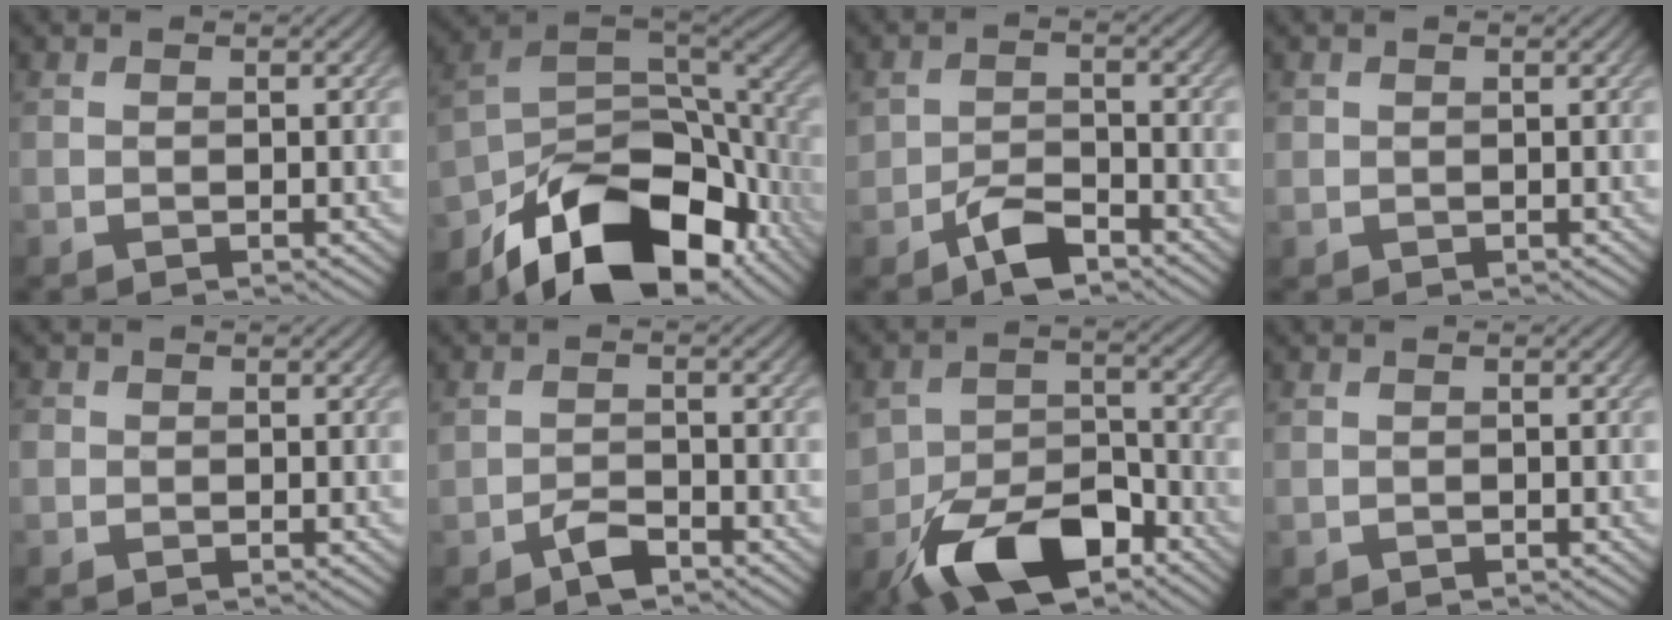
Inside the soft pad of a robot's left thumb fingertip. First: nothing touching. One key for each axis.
{"total": 15.6, "fx": -9.6, "fy": 8.0, "fz": 9.4, "tx": -0.188, "ty": -0.026, "tz": -0.154}
{"total": 3.9, "fx": -2.6, "fy": 1.8, "fz": 2.2, "tx": -0.038, "ty": 0.003, "tz": -0.054}
{"total": 0.5, "fx": 0.1, "fy": 0.5, "fz": 0.1, "tx": 0.001, "ty": -0.002, "tz": 0.002}
{"total": 1.4, "fx": -0.3, "fy": 1.4, "fz": 0.4, "tx": -0.004, "ty": -0.001, "tz": -0.009}
{"total": 2.2, "fx": -1.7, "fy": 0.8, "fz": 1.2, "tx": -0.020, "ty": 0.005, "tz": -0.035}
{"total": 11.7, "fx": -7.1, "fy": 6.0, "fz": 7.1, "tx": -0.136, "ty": -0.013, "tz": -0.127}
{"total": 0.0}